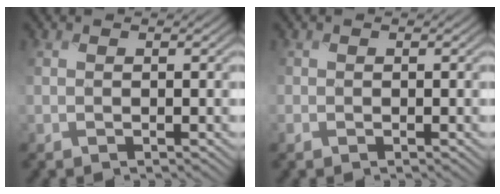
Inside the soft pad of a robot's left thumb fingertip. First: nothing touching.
{"total": 0.8, "force": [-0.3, 0.8, 0.0], "torque": [-0.001, -0.004, -0.010]}